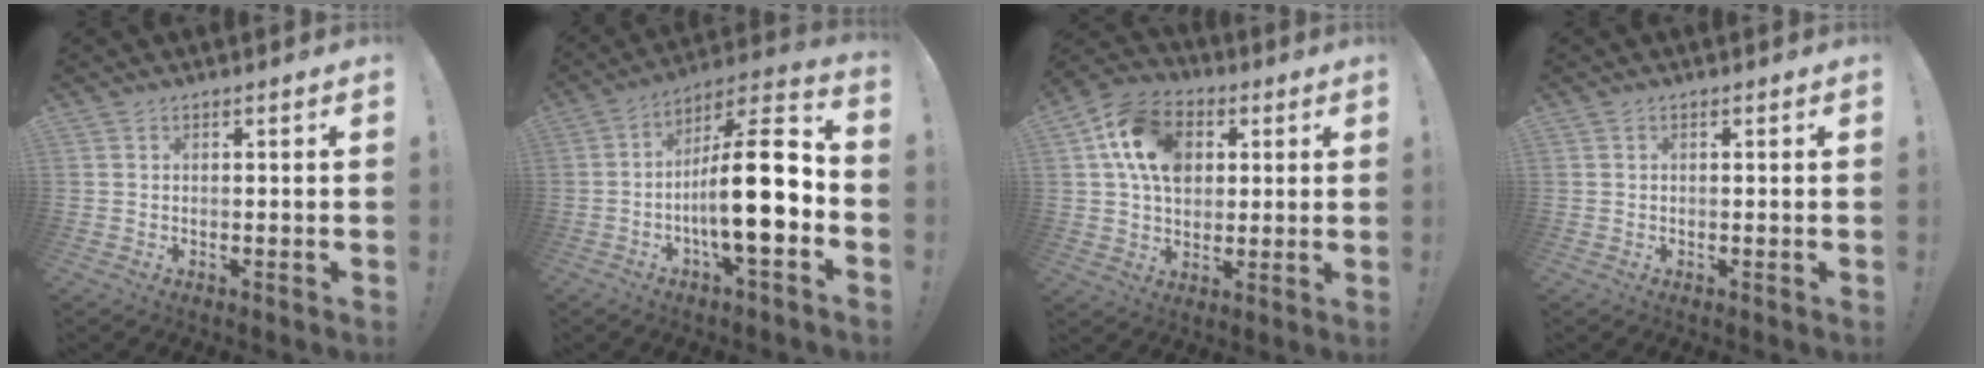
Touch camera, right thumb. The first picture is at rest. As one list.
[{"total": 20.6, "force": [-3.6, 5.8, 19.5], "torque": [-0.322, 0.022, -0.060]}, {"total": 16.1, "force": [4.7, 12.1, 9.6], "torque": [-0.164, -0.002, 0.096]}, {"total": 0.0}]